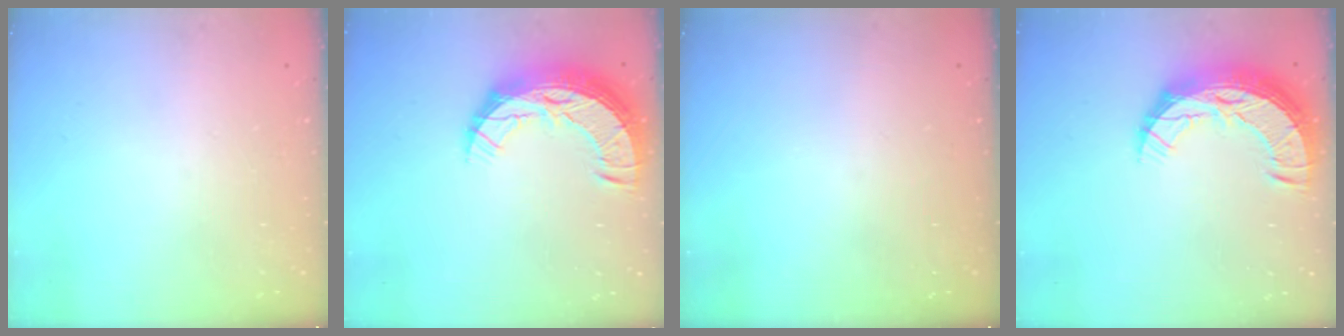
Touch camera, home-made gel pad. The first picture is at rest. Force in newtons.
{"total": 13.4, "press": 13.4, "slide": 0.9}
{"total": 0.0}
{"total": 13.4, "press": 13.4, "slide": 0.9}